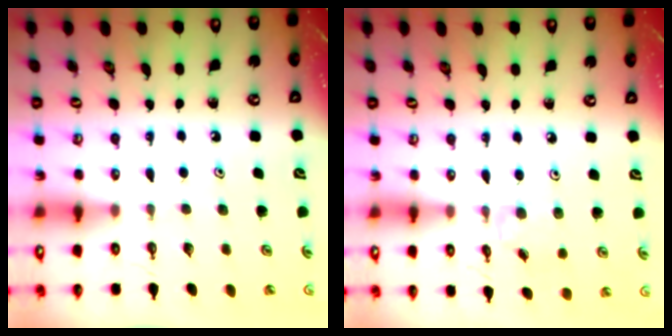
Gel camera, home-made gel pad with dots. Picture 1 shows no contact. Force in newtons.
{"total": 2.5, "press": 2.5, "slide": 0.4}